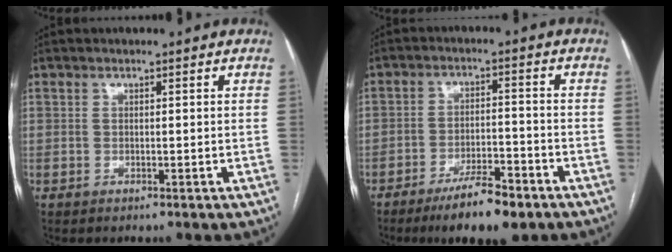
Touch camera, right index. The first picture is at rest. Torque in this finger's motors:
{"motor_torque": [0.23, 0.07, 0.10, 0.01]}